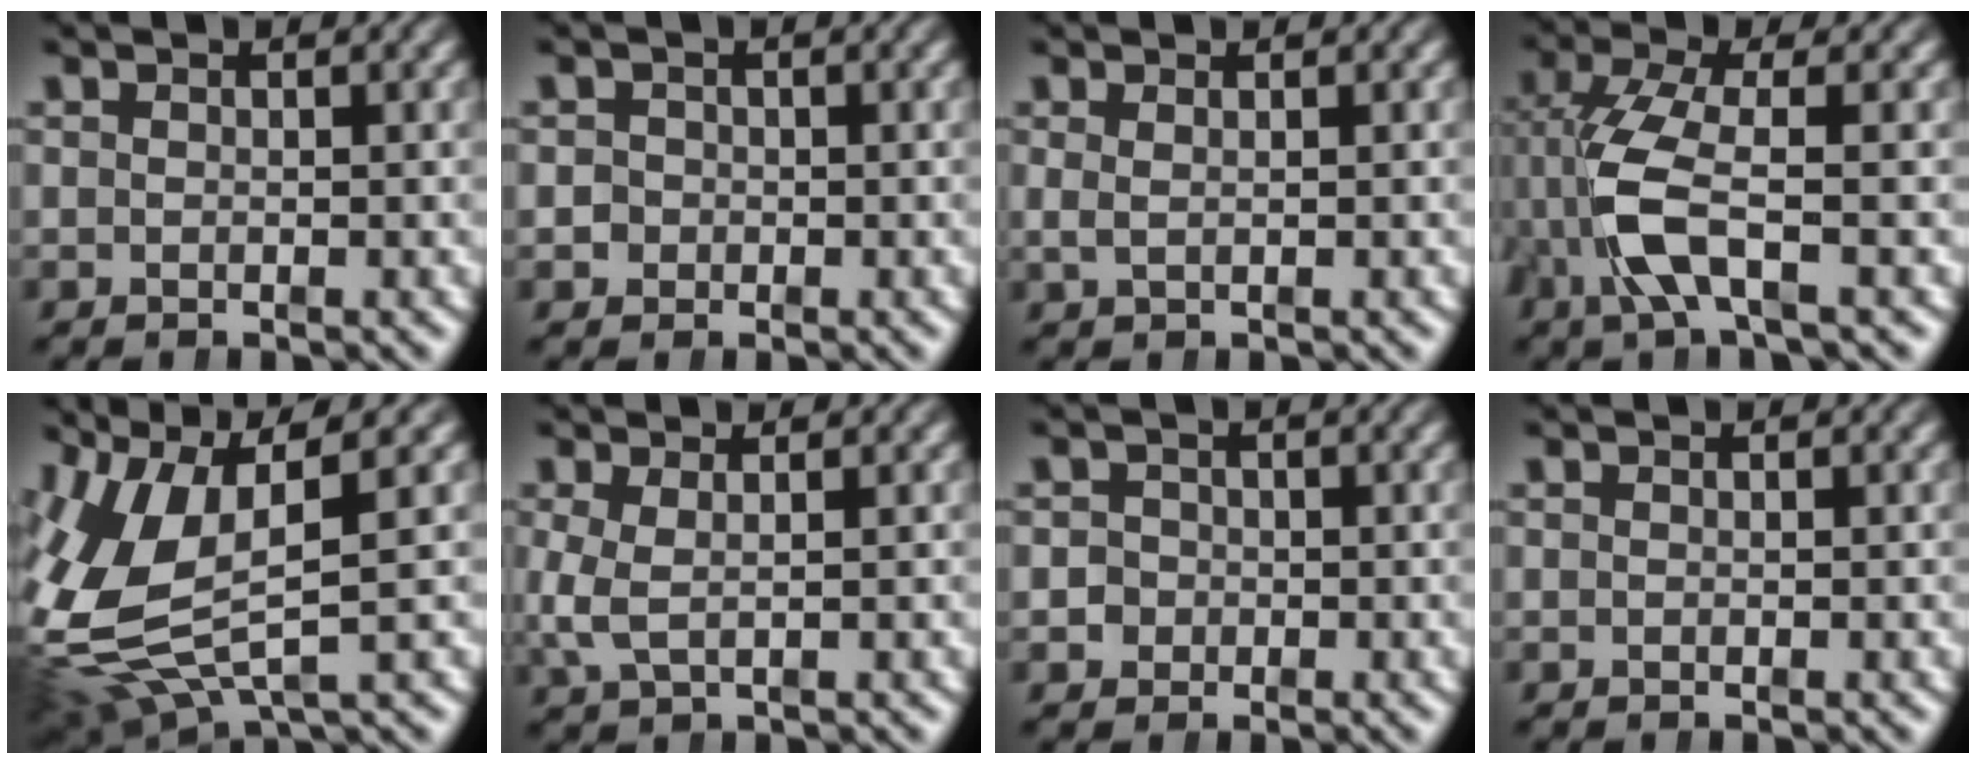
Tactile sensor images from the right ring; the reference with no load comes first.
{"total": 2.2, "force": [-0.5, 2.1, 0.2], "torque": [-0.014, -0.006, -0.011]}
{"total": 0.8, "force": [0.5, 0.0, 0.7], "torque": [-0.016, -0.006, 0.014]}
{"total": 5.7, "force": [-0.7, 2.2, 5.2], "torque": [-0.136, -0.018, -0.003]}
{"total": 10.5, "force": [0.2, 7.3, 7.5], "torque": [-0.189, -0.028, 0.014]}
{"total": 2.4, "force": [0.1, 1.3, 2.1], "torque": [-0.063, -0.016, 0.014]}
{"total": 3.1, "force": [-0.6, 3.0, 0.5], "torque": [-0.021, -0.009, -0.014]}
{"total": 0.0}